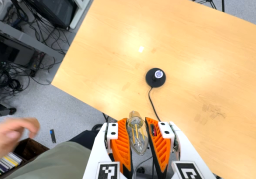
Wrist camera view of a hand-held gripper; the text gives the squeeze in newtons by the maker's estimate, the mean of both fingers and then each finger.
{"total": 22.4, "left": 24.8, "right": 20.1}